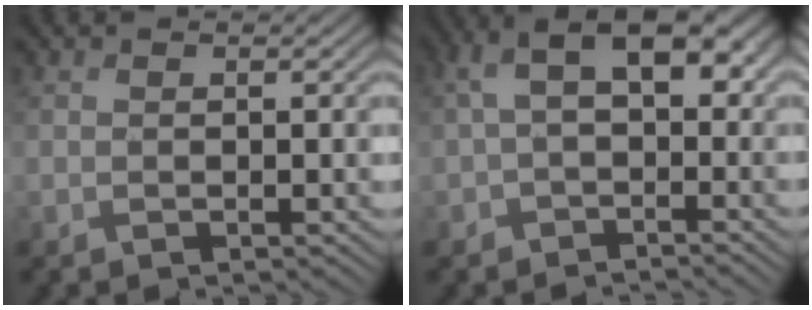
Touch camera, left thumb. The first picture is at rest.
{"total": 6.8, "force": [0.4, 4.4, 5.2], "torque": [-0.100, 0.005, -0.001]}